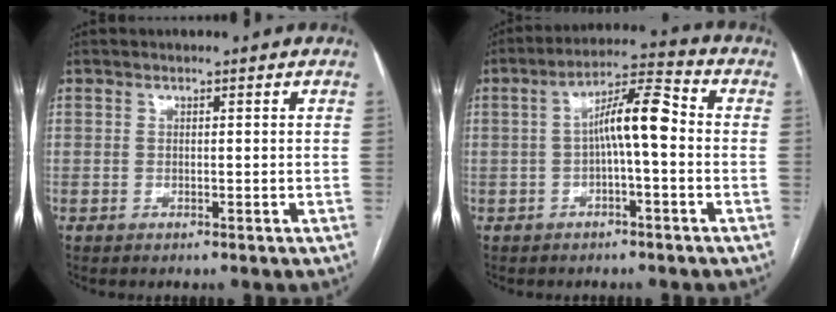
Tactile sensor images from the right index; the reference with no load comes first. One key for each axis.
{"total": 8.1, "fx": -0.3, "fy": 1.4, "fz": 7.9, "tx": -0.136, "ty": 0.030, "tz": -0.008}